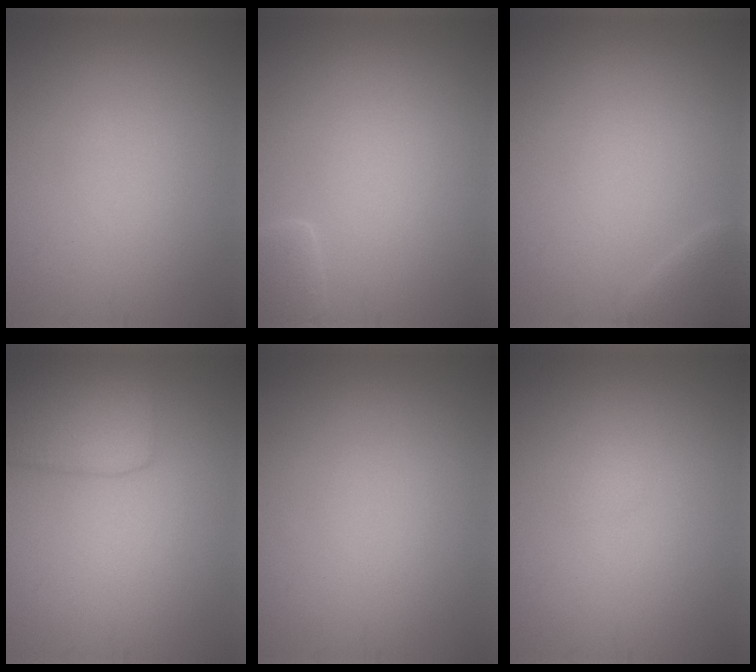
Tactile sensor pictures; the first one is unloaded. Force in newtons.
{"total": 1.6, "press": 1.6, "slide": 0.2}
{"total": 1.7, "press": 1.7, "slide": 0.1}
{"total": 4.1, "press": 4.1, "slide": 0.2}
{"total": 0.0}
{"total": 0.6, "press": 0.5, "slide": 0.1}